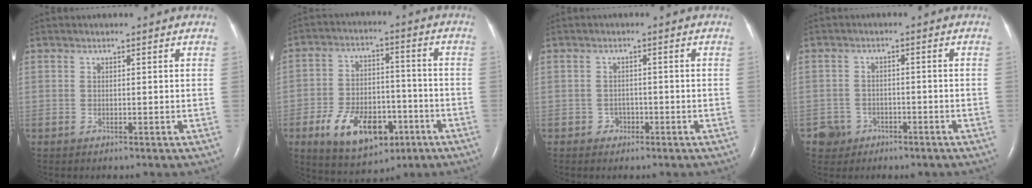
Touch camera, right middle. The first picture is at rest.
{"total": 13.0, "force": [-5.9, 7.2, 9.1], "torque": [-0.161, 0.006, -0.089]}
{"total": 1.6, "force": [-0.8, 1.3, 0.3], "torque": [-0.001, 0.006, -0.015]}
{"total": 3.7, "force": [-2.0, 3.1, -0.2], "torque": [0.005, 0.014, -0.030]}